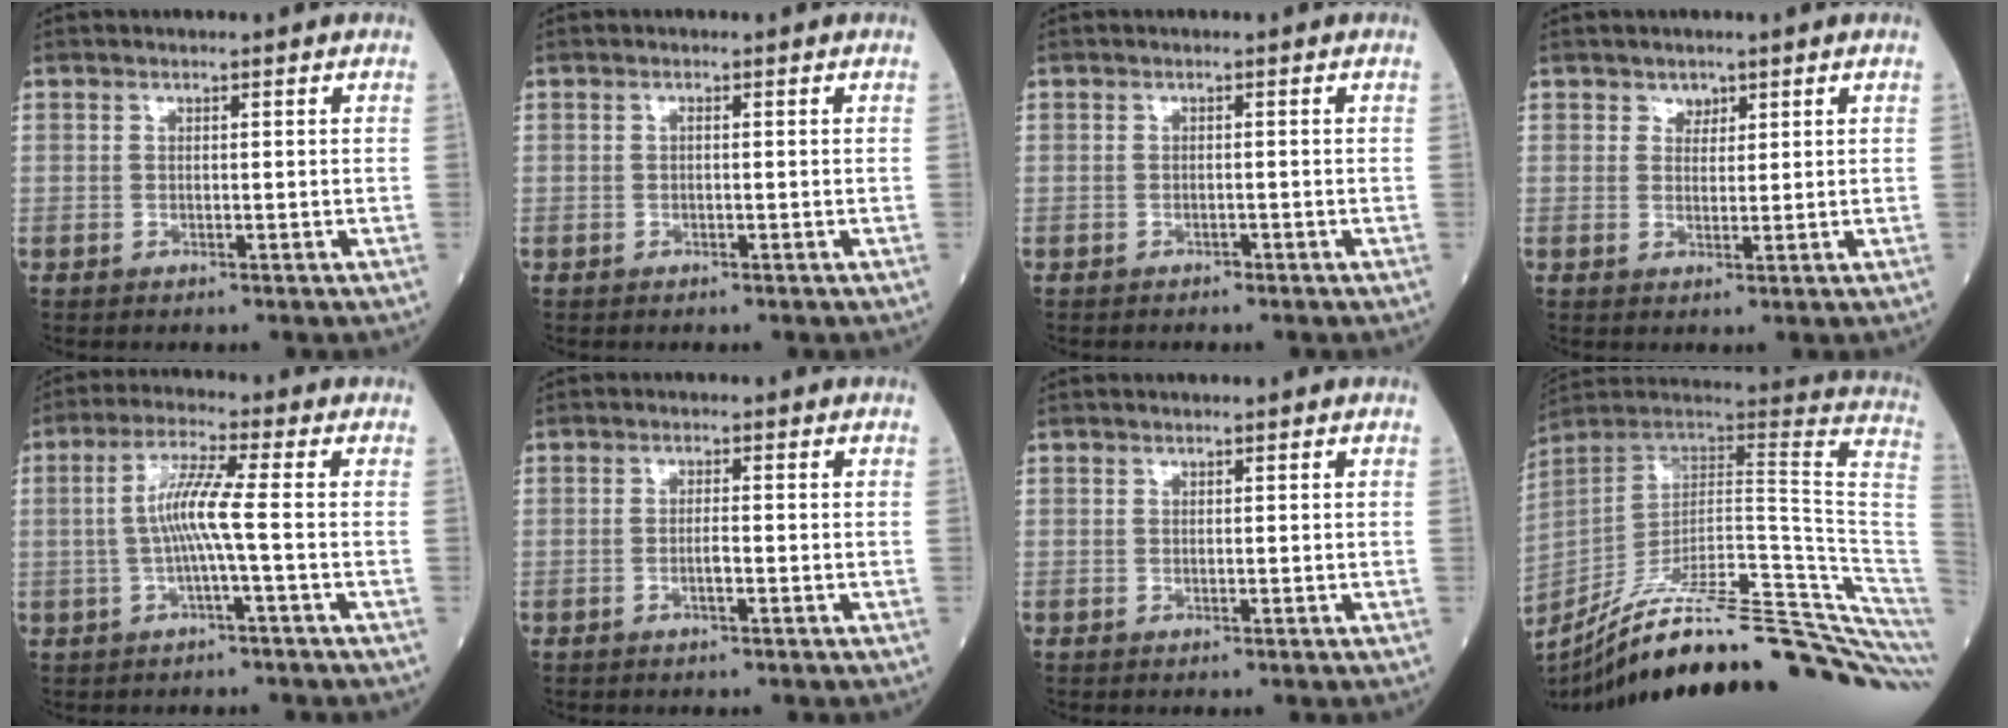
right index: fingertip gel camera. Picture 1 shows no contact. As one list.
[{"total": 0.7, "force": [0.0, 0.4, 0.5], "torque": [-0.017, 0.002, -0.001]}, {"total": 2.0, "force": [-1.4, 1.0, 0.8], "torque": [-0.030, -0.003, -0.017]}, {"total": 2.8, "force": [1.6, 2.1, 0.9], "torque": [-0.022, 0.007, 0.034]}, {"total": 6.9, "force": [-0.7, 0.1, 6.8], "torque": [-0.142, 0.008, -0.013]}, {"total": 1.9, "force": [-0.7, 0.6, 1.7], "torque": [-0.039, 0.001, -0.011]}, {"total": 0.0}, {"total": 35.5, "force": [-27.9, 2.0, 21.9], "torque": [-0.217, -0.025, -0.397]}]